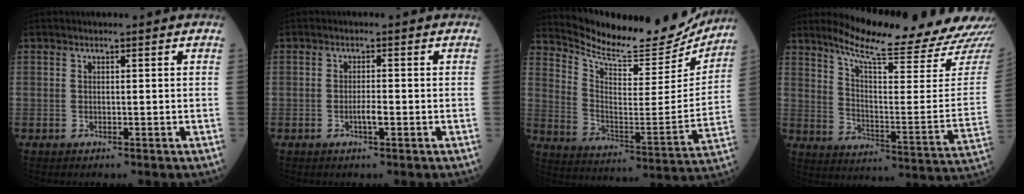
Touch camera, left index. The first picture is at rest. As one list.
[{"total": 1.7, "force": [-0.7, 0.1, 1.6], "torque": [-0.030, 0.000, -0.010]}, {"total": 20.8, "force": [19.9, 3.5, 4.9], "torque": [-0.096, -0.064, 0.286]}, {"total": 22.5, "force": [20.7, -0.1, 8.7], "torque": [-0.138, -0.100, 0.276]}]